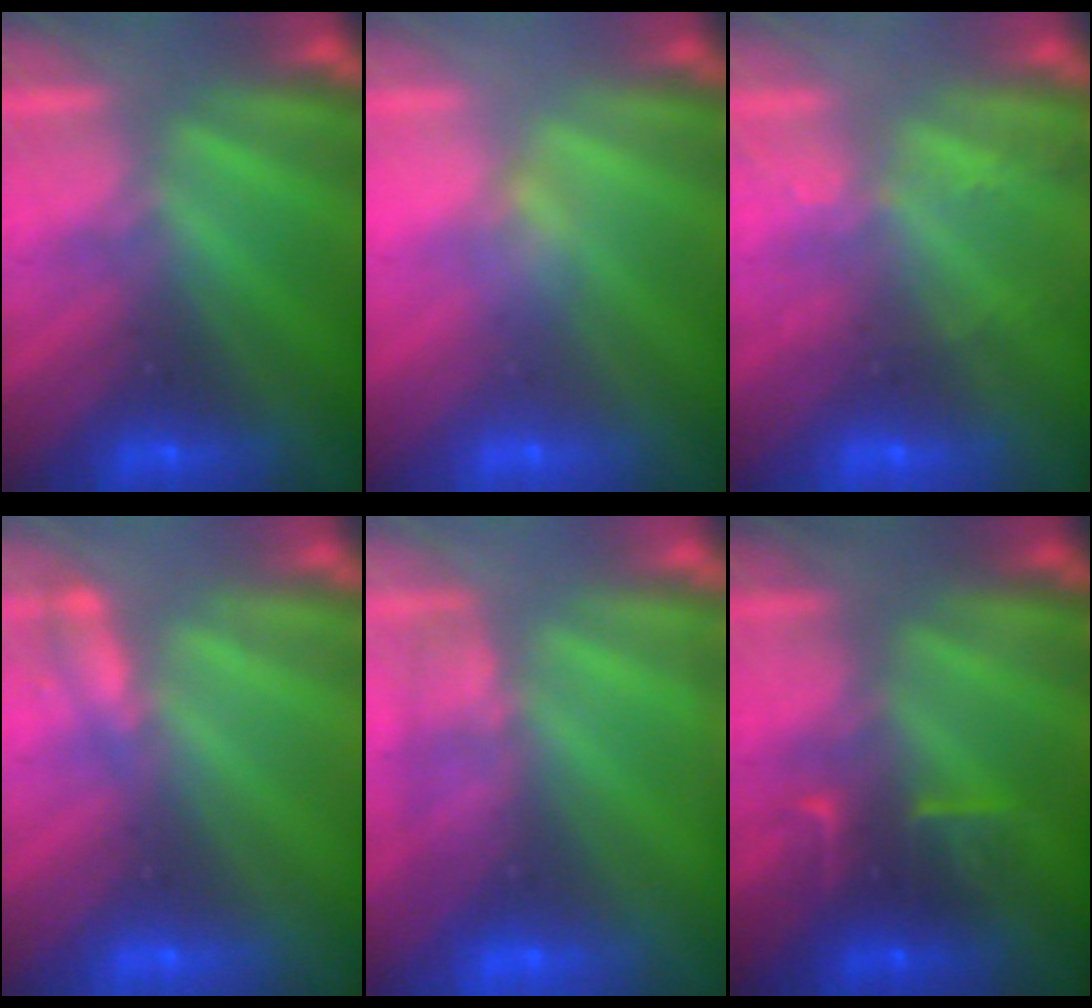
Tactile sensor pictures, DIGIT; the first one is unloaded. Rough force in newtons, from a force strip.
{"total": 2.4}
{"total": 2.1}
{"total": 2.2}
{"total": 2.3}
{"total": 2.4}